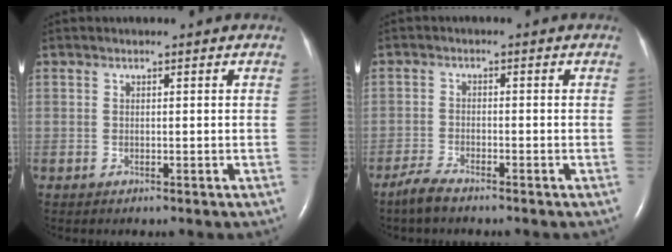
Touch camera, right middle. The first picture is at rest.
{"total": 3.1, "force": [-2.7, 0.4, 1.5], "torque": [-0.043, -0.008, -0.055]}